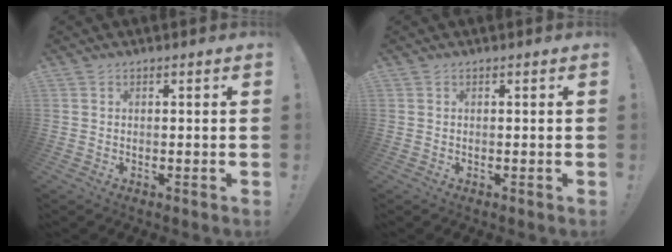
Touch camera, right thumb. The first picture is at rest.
{"total": 0.0}